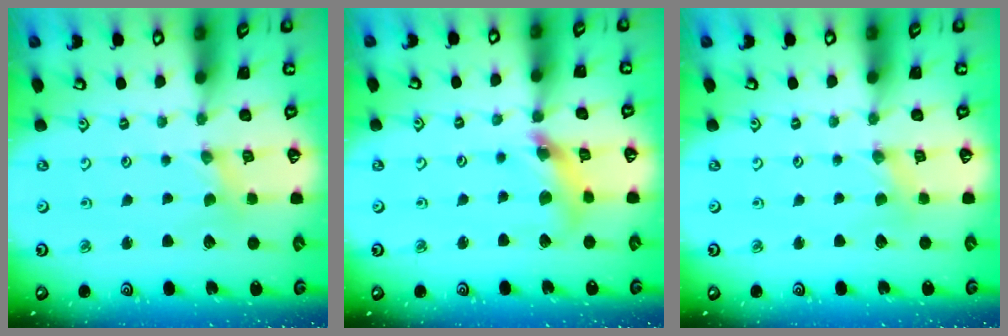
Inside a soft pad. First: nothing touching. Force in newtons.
{"total": 12.1, "press": 12.0, "slide": 1.7}
{"total": 1.4, "press": 1.3, "slide": 0.2}